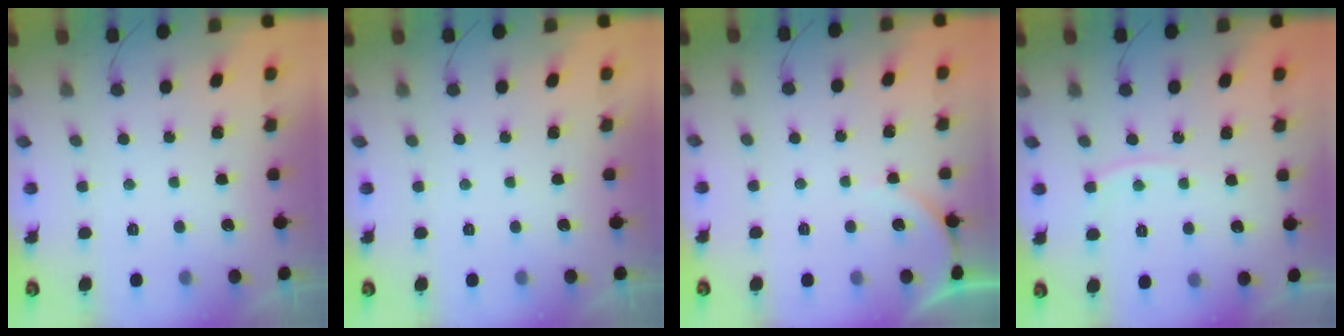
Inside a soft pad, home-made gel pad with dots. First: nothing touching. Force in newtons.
{"total": 0.0}
{"total": 3.5, "press": 3.4, "slide": 0.4}
{"total": 5.8, "press": 5.8, "slide": 0.3}